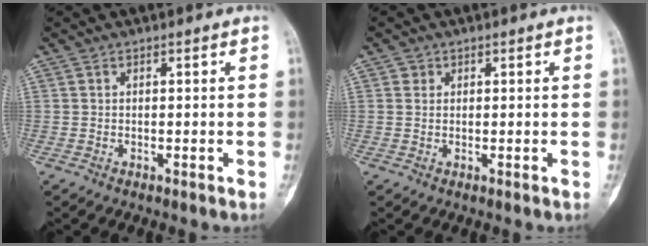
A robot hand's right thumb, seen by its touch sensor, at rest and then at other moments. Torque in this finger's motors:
{"motor_torque": [0.09, -0.02, 0.06, 0.00, -0.05]}